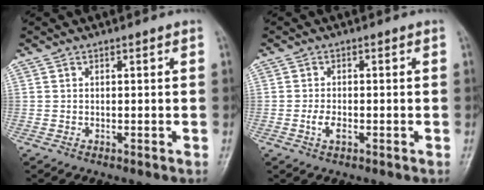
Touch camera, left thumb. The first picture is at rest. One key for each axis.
{"total": 3.0, "fx": -1.1, "fy": 1.6, "fz": 2.2, "tx": -0.044, "ty": 0.007, "tz": -0.022}